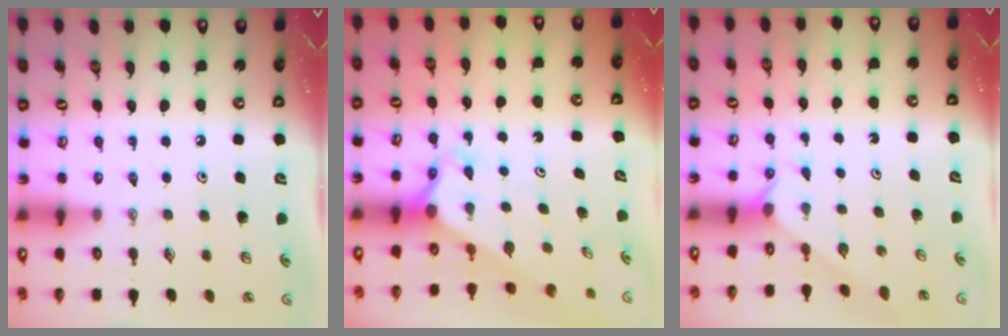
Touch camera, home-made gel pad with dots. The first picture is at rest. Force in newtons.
{"total": 2.7, "press": 2.7, "slide": 0.1}
{"total": 0.9, "press": 0.9, "slide": 0.1}